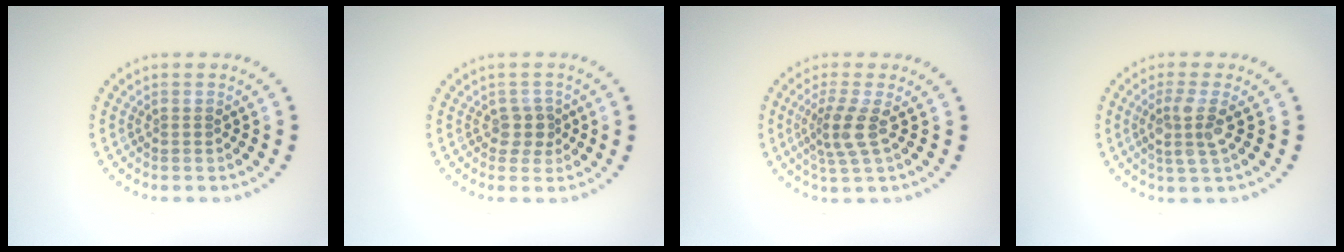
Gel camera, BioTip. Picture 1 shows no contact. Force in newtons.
{"total": 1.7, "press": 1.4, "slide": 1.0}
{"total": 2.8, "press": 2.1, "slide": 1.8}
{"total": 2.8, "press": 2.3, "slide": 1.6}